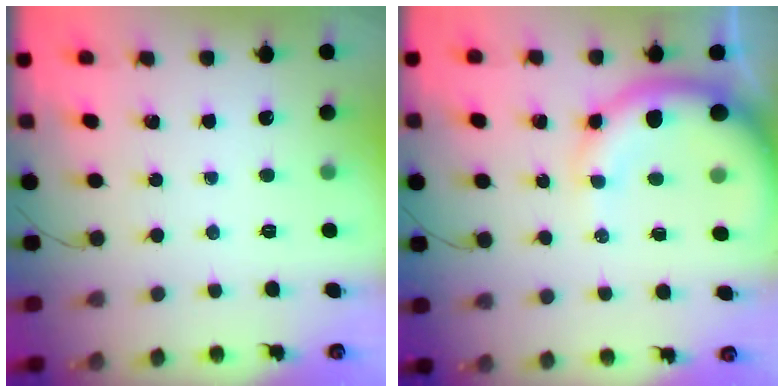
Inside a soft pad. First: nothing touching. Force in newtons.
{"total": 12.9, "press": 12.6, "slide": 2.6}